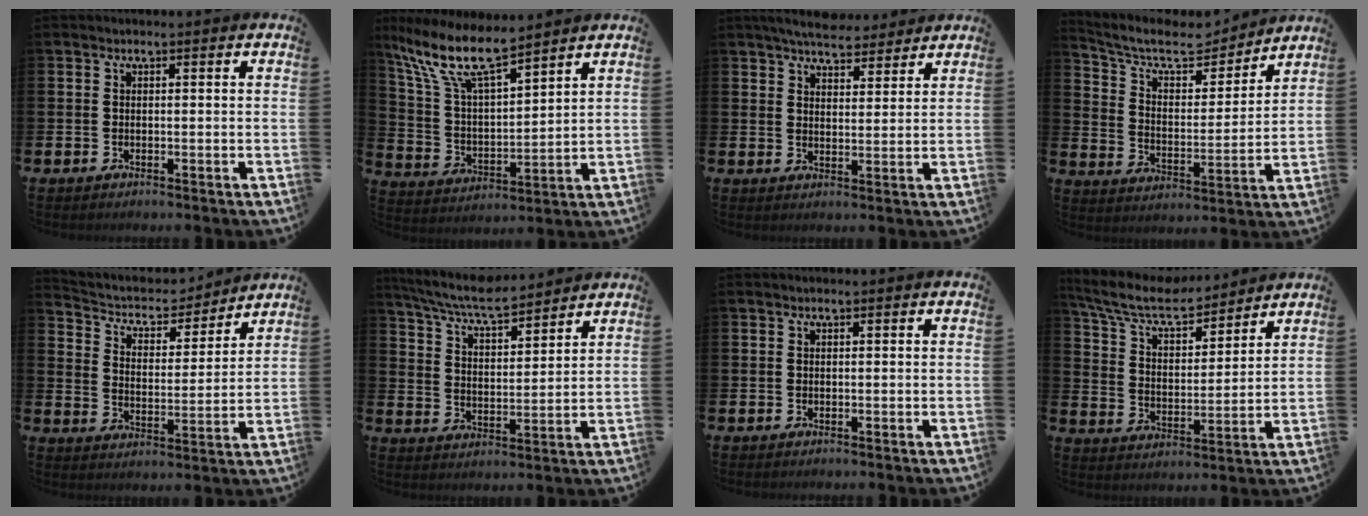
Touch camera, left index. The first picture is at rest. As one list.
[{"total": 11.2, "force": [9.4, 2.0, 5.7], "torque": [-0.149, -0.044, 0.165]}, {"total": 5.6, "force": [5.3, 1.3, 1.2], "torque": [-0.028, -0.022, 0.095]}, {"total": 8.8, "force": [7.6, 3.1, 3.1], "torque": [-0.088, -0.052, 0.127]}, {"total": 5.5, "force": [5.0, 2.2, 1.0], "torque": [-0.048, -0.042, 0.079]}, {"total": 7.2, "force": [6.7, 0.7, 2.4], "torque": [-0.075, -0.037, 0.117]}, {"total": 0.0}, {"total": 9.2, "force": [8.2, 2.2, 3.6], "torque": [-0.101, -0.046, 0.143]}]